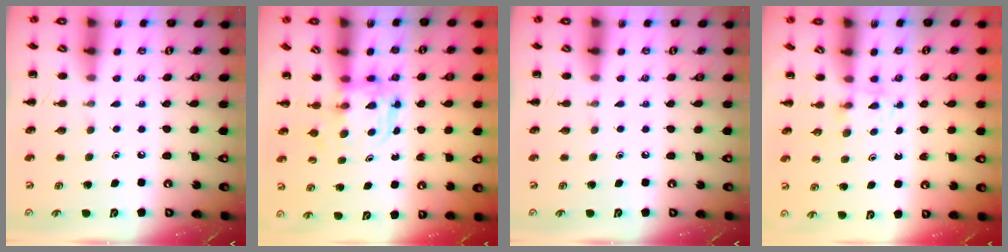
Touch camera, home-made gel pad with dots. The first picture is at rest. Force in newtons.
{"total": 3.6, "press": 3.6, "slide": 0.3}
{"total": 0.0}
{"total": 3.2, "press": 2.9, "slide": 1.4}